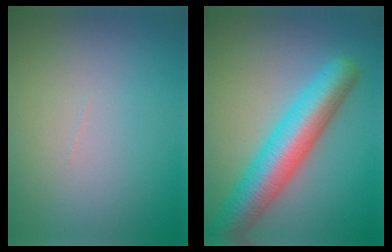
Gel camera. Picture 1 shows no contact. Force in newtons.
{"total": 8.0, "press": 8.0, "slide": 0.2}